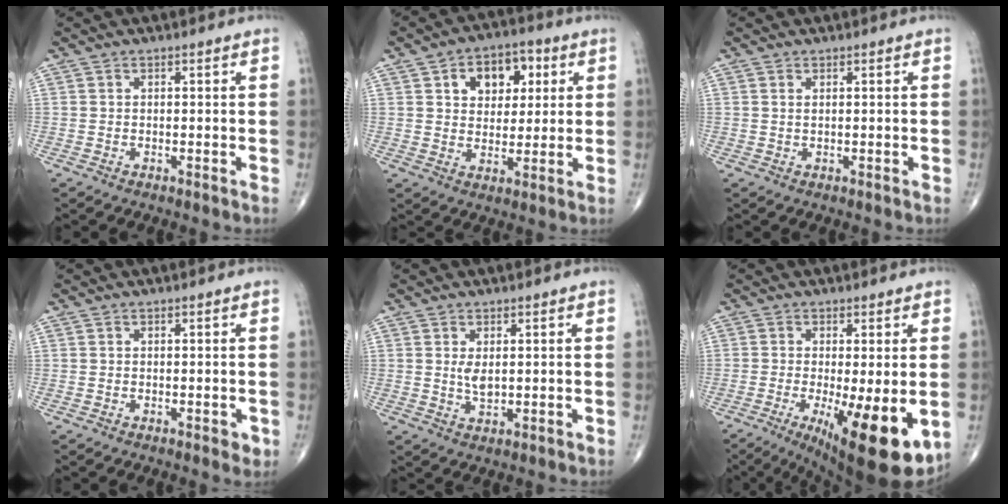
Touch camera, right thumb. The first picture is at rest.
{"total": 10.1, "force": [3.5, 7.0, 6.4], "torque": [-0.050, -0.003, 0.052]}
{"total": 0.6, "force": [0.3, 0.2, 0.5], "torque": [-0.011, 0.001, 0.007]}
{"total": 1.9, "force": [-0.6, 0.7, 1.6], "torque": [-0.013, -0.002, -0.005]}
{"total": 2.8, "force": [0.6, 1.3, 2.4], "torque": [-0.042, -0.010, 0.015]}
{"total": 14.8, "force": [-4.2, 4.0, 13.6], "torque": [-0.179, -0.026, -0.050]}